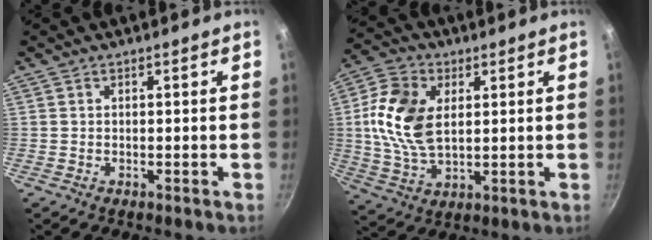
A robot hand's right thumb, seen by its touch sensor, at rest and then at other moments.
{"total": 13.7, "force": [2.4, 8.5, 10.5], "torque": [-0.194, -0.004, 0.045]}